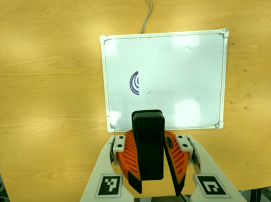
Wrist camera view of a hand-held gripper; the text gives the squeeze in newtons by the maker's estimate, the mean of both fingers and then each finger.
{"total": 12.1, "left": 10.4, "right": 13.7}